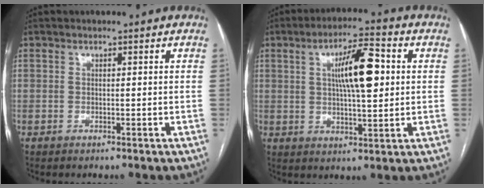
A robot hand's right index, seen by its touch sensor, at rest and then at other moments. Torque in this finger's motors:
{"motor_torque": [0.90, -0.22, 0.39, 0.15]}